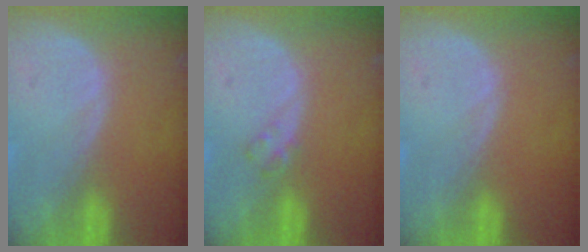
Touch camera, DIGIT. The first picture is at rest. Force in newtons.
{"total": 1.6, "press": 1.6, "slide": 0.2}
{"total": 0.0}